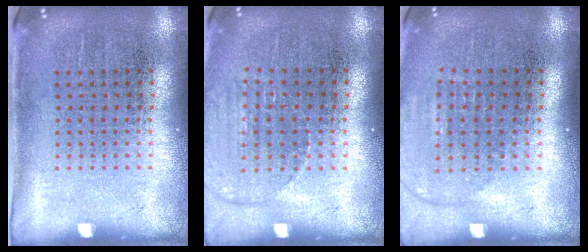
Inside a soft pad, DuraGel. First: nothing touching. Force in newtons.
{"total": 1.2, "press": 1.2, "slide": 0.2}
{"total": 1.3, "press": 1.2, "slide": 0.5}